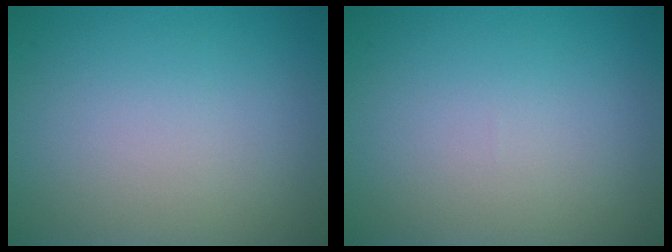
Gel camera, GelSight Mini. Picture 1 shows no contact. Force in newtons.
{"total": 0.0}